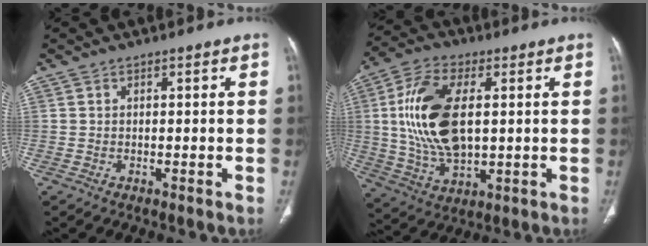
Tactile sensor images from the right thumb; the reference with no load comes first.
{"total": 17.3, "force": [2.2, 9.2, 14.5], "torque": [-0.286, -0.003, 0.047]}